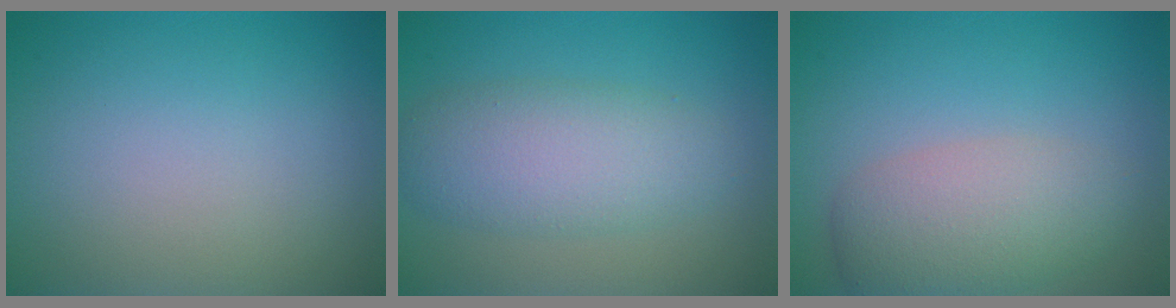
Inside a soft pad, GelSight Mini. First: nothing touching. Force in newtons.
{"total": 5.1, "press": 5.1, "slide": 0.1}
{"total": 4.8, "press": 4.8, "slide": 0.2}